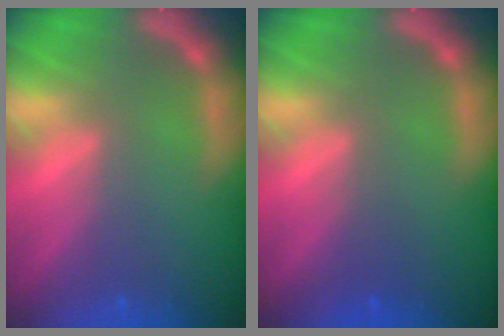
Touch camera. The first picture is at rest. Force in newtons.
{"total": 1.0}